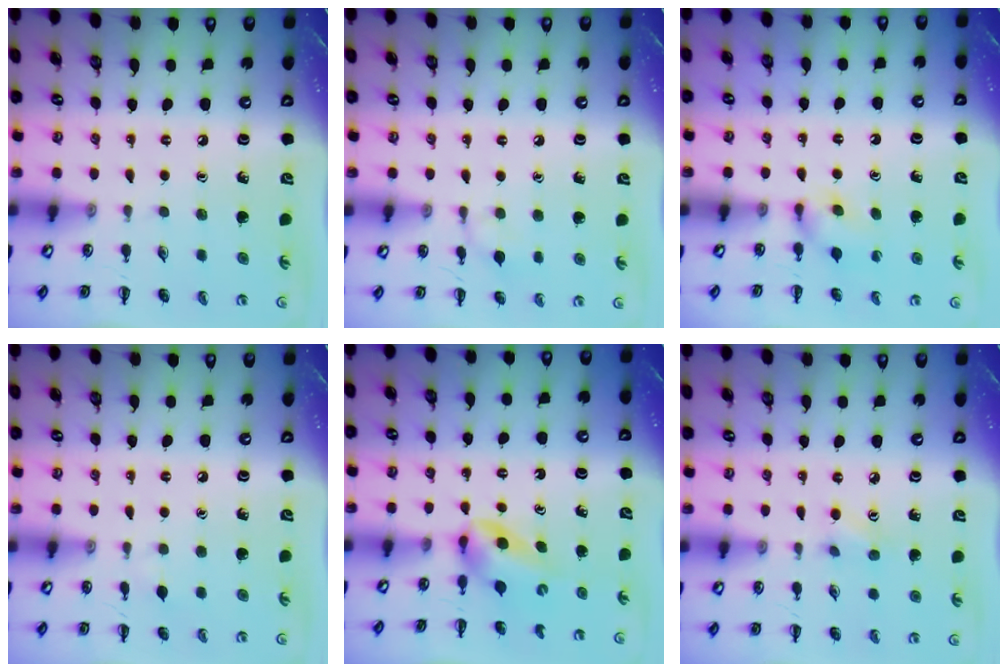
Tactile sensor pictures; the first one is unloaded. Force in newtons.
{"total": 7.1, "press": 6.7, "slide": 2.2}
{"total": 4.4, "press": 4.2, "slide": 1.2}
{"total": 2.8, "press": 2.6, "slide": 1.1}
{"total": 3.1, "press": 3.0, "slide": 1.0}
{"total": 3.4, "press": 3.2, "slide": 1.0}